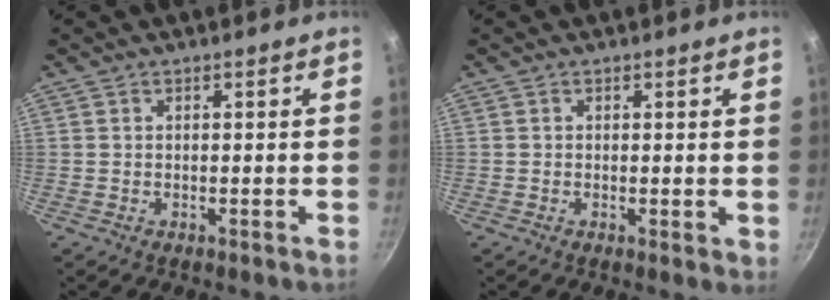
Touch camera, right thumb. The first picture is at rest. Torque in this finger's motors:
{"motor_torque": [-0.43, -0.22, -0.36, 0.02, -0.01]}